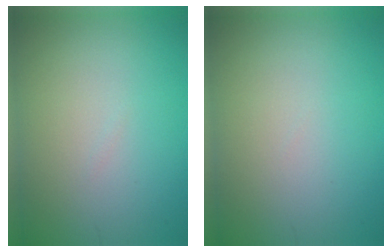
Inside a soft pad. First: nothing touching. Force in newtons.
{"total": 0.0}